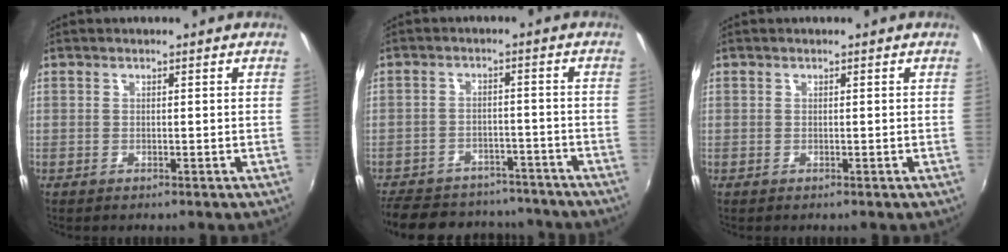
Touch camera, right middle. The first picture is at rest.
{"total": 19.9, "force": [-16.7, 8.2, 7.1], "torque": [-0.168, 0.019, -0.221]}
{"total": 0.0}